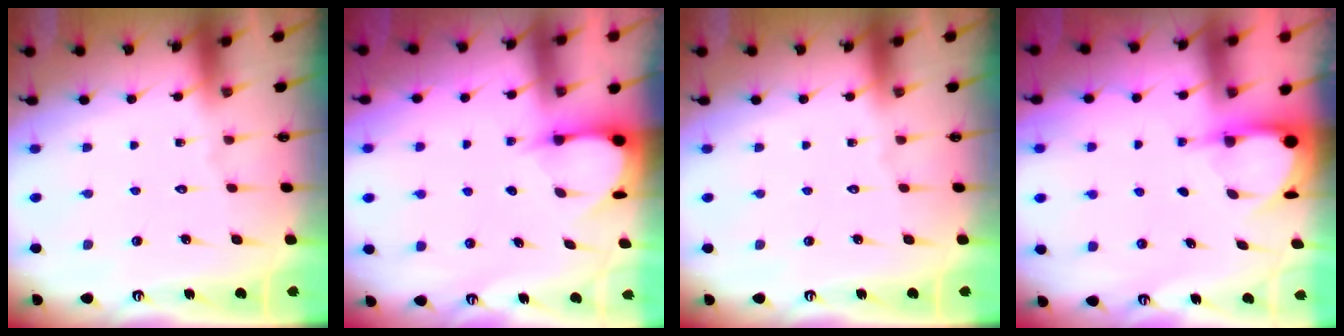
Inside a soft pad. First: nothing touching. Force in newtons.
{"total": 3.4, "press": 3.4, "slide": 0.3}
{"total": 0.0}
{"total": 3.9, "press": 3.9, "slide": 0.3}